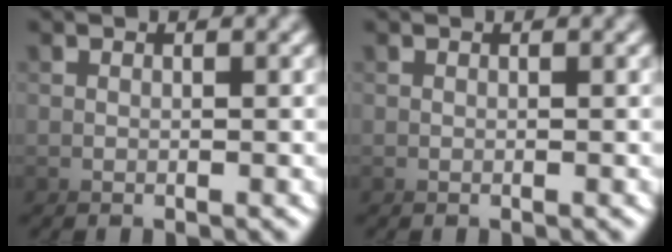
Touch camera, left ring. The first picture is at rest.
{"total": 0.0}